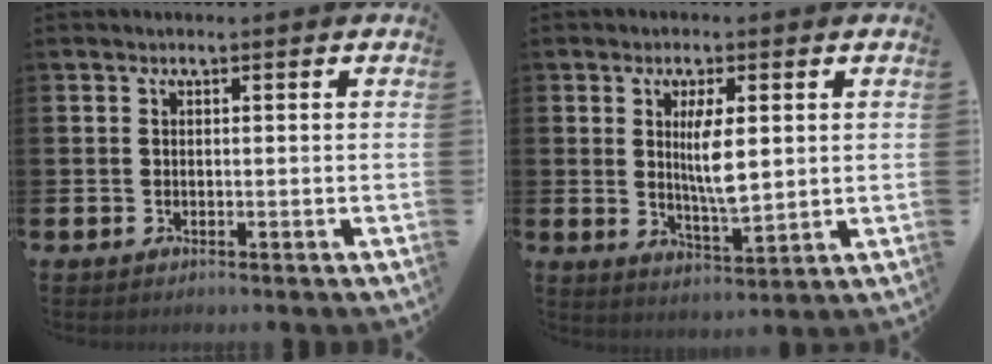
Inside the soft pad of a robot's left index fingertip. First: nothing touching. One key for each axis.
{"total": 5.4, "fx": 1.7, "fy": 1.4, "fz": 5.0, "tx": -0.076, "ty": -0.015, "tz": 0.022}